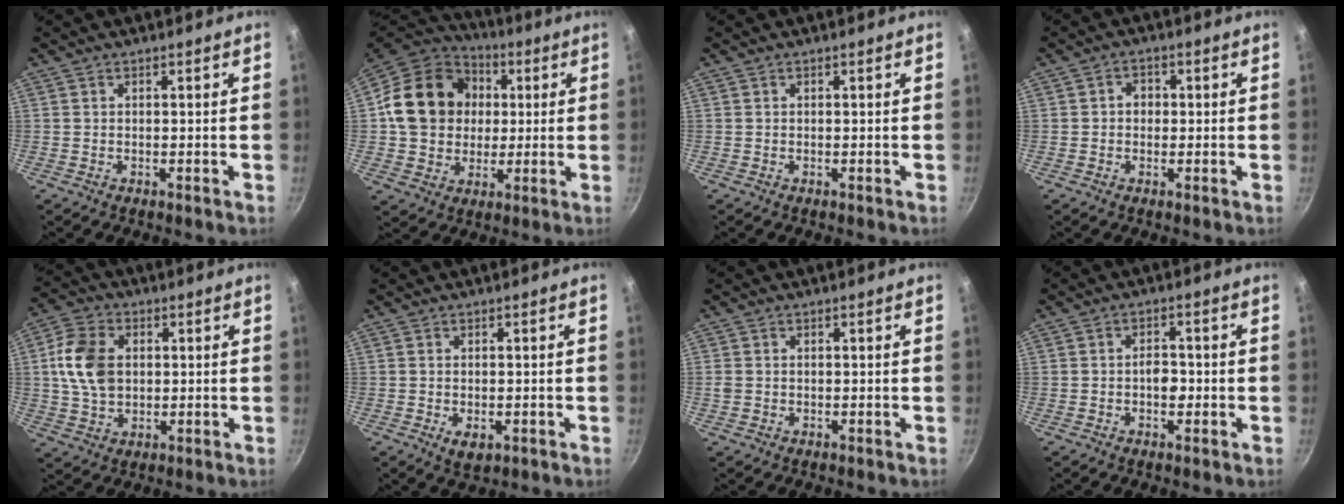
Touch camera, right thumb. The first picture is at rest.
{"total": 19.3, "force": [2.5, 16.1, 10.2], "torque": [-0.151, 0.023, 0.036]}
{"total": 0.0}
{"total": 2.9, "force": [0.1, 2.4, 1.5], "torque": [-0.007, 0.008, -0.002]}
{"total": 11.4, "force": [1.4, 8.1, 7.8], "torque": [-0.132, 0.008, 0.021]}
{"total": 3.5, "force": [-1.0, 2.1, 2.7], "torque": [-0.041, -0.009, -0.011]}
{"total": 1.6, "force": [-0.1, 1.4, 0.9], "torque": [-0.018, 0.003, 0.000]}
{"total": 3.8, "force": [-0.8, 2.4, 2.8], "torque": [-0.026, 0.010, -0.013]}